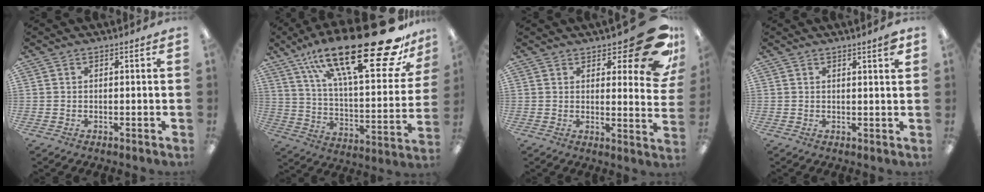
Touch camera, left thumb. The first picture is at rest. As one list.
[{"total": 33.5, "force": [19.5, 10.2, 25.3], "torque": [-0.403, -0.116, 0.315]}, {"total": 17.2, "force": [10.0, 6.0, 12.7], "torque": [-0.156, -0.066, 0.164]}, {"total": 2.7, "force": [1.8, 0.0, 2.0], "torque": [-0.035, -0.003, 0.029]}]